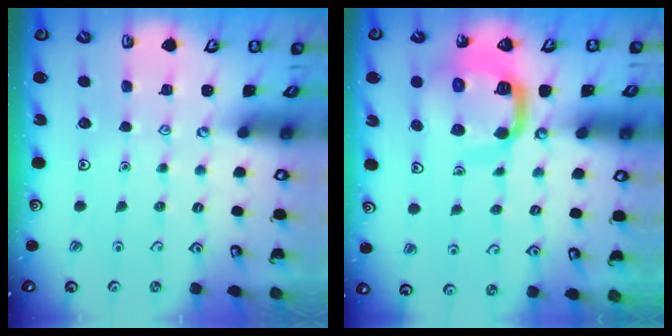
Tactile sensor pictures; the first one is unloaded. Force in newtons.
{"total": 13.0, "press": 13.0, "slide": 1.3}